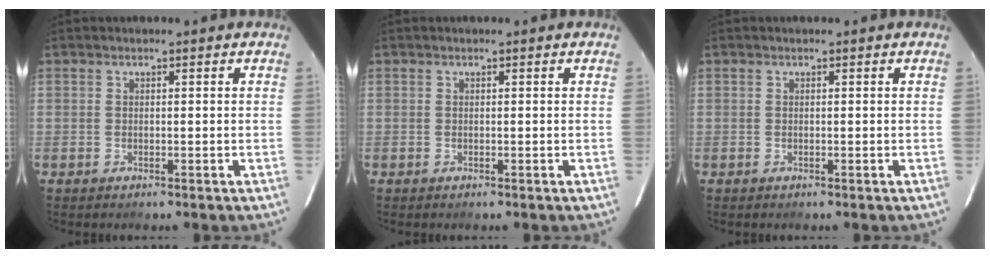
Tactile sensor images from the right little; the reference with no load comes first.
{"total": 0.0}
{"total": 0.0}